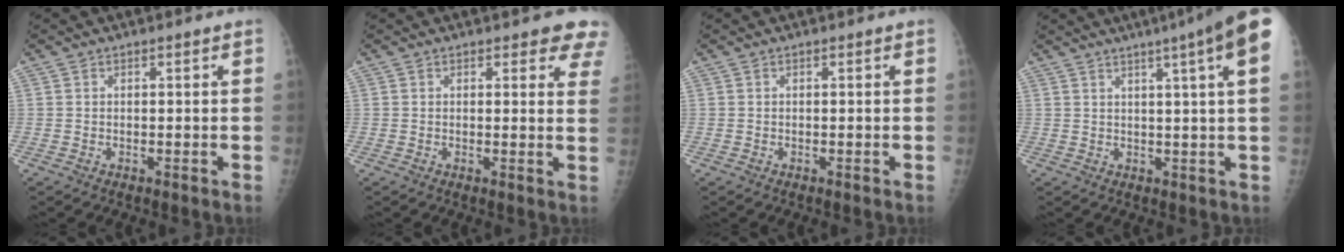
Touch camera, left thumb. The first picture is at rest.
{"total": 6.2, "force": [5.1, 2.4, 2.6], "torque": [0.011, -0.021, 0.036]}
{"total": 0.0}
{"total": 12.2, "force": [6.3, -0.1, 10.4], "torque": [-0.138, 0.004, 0.066]}